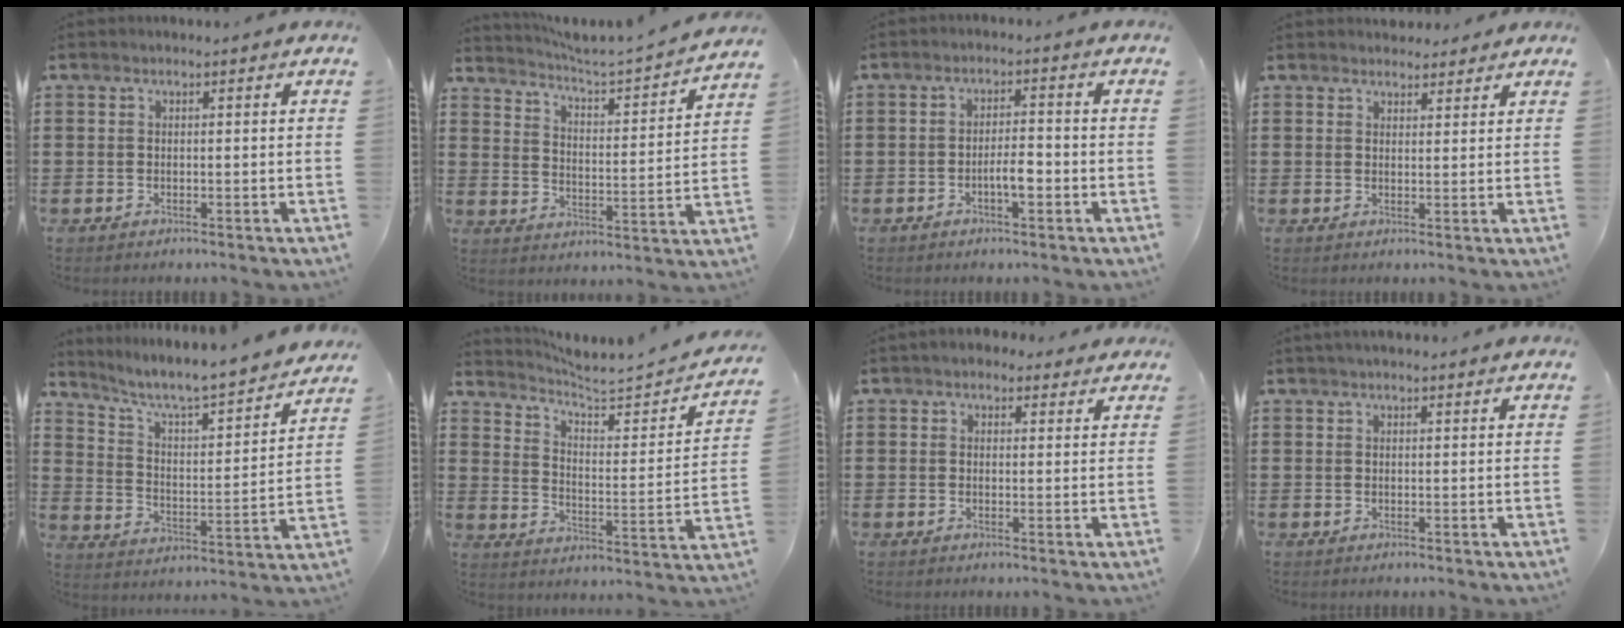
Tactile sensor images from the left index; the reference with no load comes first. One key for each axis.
{"total": 2.8, "fx": 2.7, "fy": -0.3, "fz": 0.7, "tx": -0.033, "ty": -0.033, "tz": 0.032}
{"total": 3.9, "fx": -1.5, "fy": 1.2, "fz": 3.4, "tx": -0.068, "ty": 0.005, "tz": -0.030}
{"total": 2.6, "fx": 2.4, "fy": 0.8, "fz": 0.0, "tx": 0.001, "ty": -0.005, "tz": 0.045}
{"total": 5.9, "fx": 5.2, "fy": 0.1, "fz": 2.6, "tx": -0.077, "ty": -0.048, "tz": 0.080}
{"total": 4.2, "fx": 3.8, "fy": 0.3, "fz": 1.7, "tx": -0.050, "ty": -0.037, "tz": 0.053}
{"total": 2.3, "fx": 1.7, "fy": 1.3, "fz": 0.7, "tx": -0.013, "ty": 0.003, "tz": 0.029}
{"total": 1.3, "fx": 1.2, "fy": 0.2, "fz": 0.6, "tx": -0.013, "ty": 0.002, "tz": 0.022}